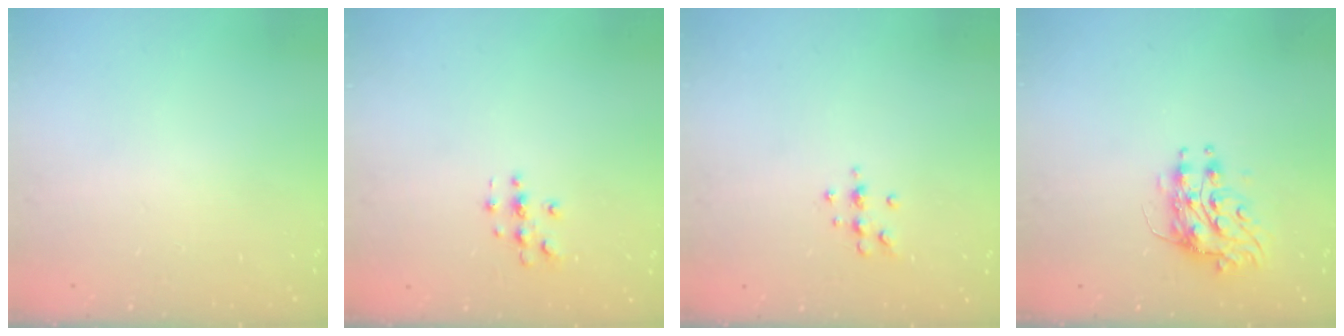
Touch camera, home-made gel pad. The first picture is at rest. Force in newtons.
{"total": 2.8, "press": 2.8, "slide": 0.2}
{"total": 5.7, "press": 5.7, "slide": 0.8}
{"total": 8.1, "press": 8.1, "slide": 0.2}